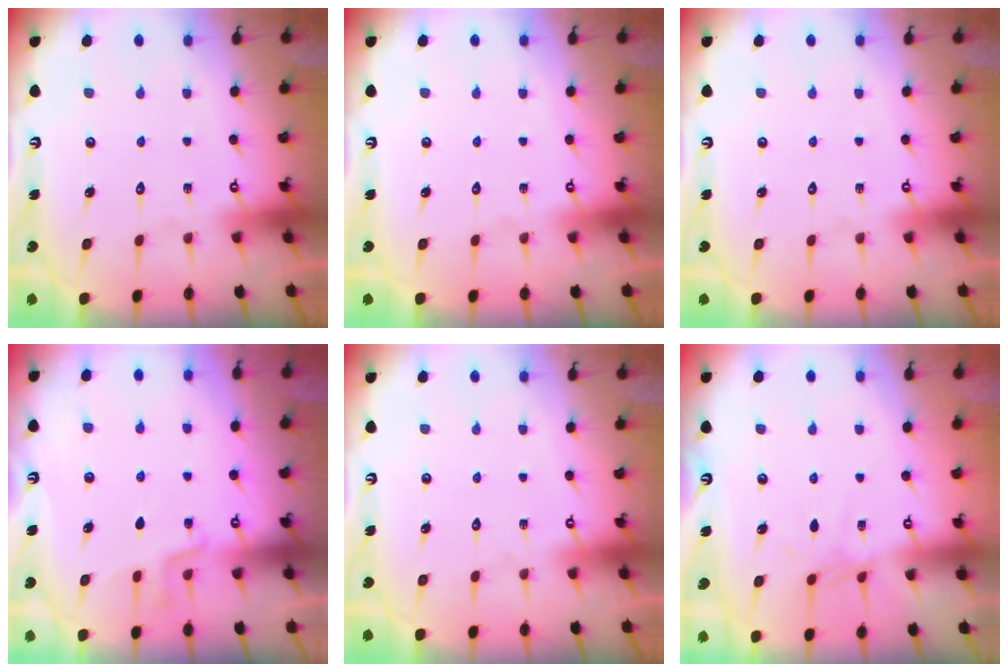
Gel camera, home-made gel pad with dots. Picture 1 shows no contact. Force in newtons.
{"total": 0.0}
{"total": 0.0}
{"total": 5.3, "press": 5.1, "slide": 1.3}
{"total": 0.0}
{"total": 6.1, "press": 6.0, "slide": 0.7}